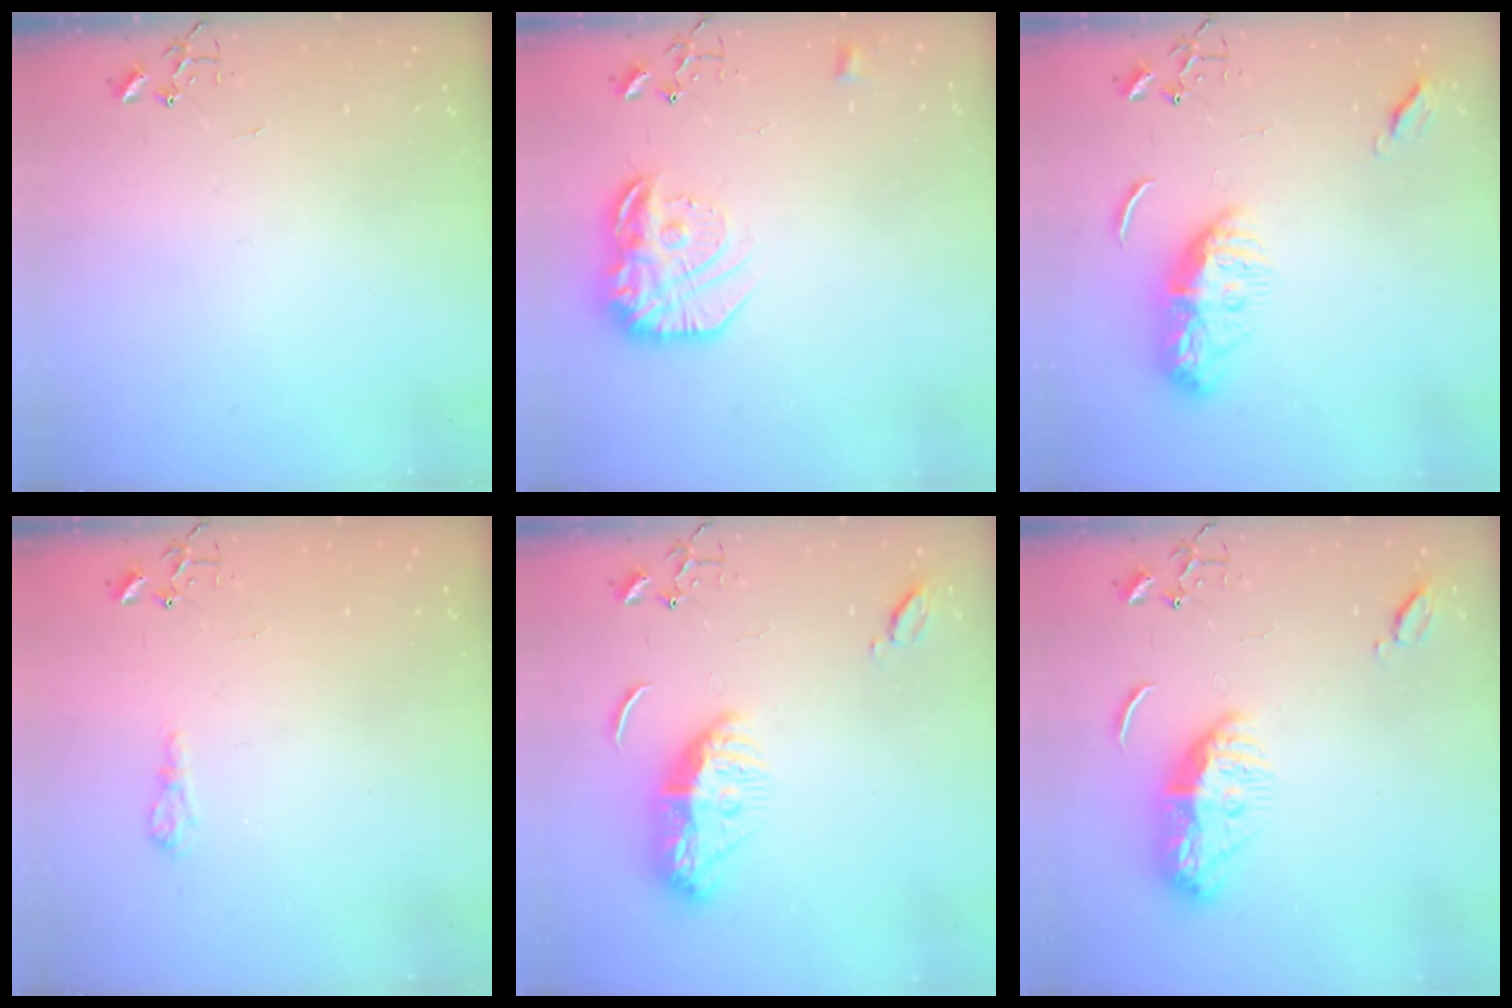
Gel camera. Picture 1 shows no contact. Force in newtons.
{"total": 18.3, "press": 18.2, "slide": 1.3}
{"total": 10.4, "press": 10.3, "slide": 0.7}
{"total": 6.5, "press": 6.5, "slide": 0.7}
{"total": 11.1, "press": 11.0, "slide": 1.0}
{"total": 11.1, "press": 11.0, "slide": 1.0}